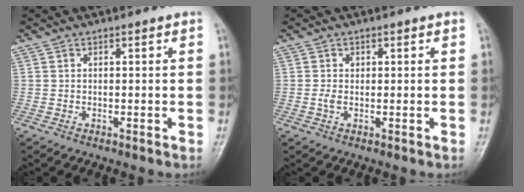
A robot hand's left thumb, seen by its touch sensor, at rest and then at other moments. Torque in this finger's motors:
{"motor_torque": [0.00, 0.00, 0.16, -0.04, 0.00]}